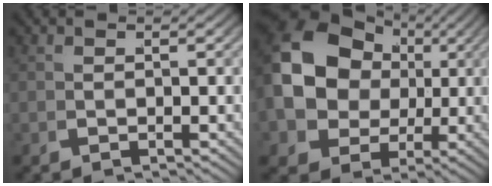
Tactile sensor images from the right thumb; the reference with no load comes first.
{"total": 13.6, "force": [0.7, 10.8, 8.2], "torque": [-0.193, -0.050, 0.020]}